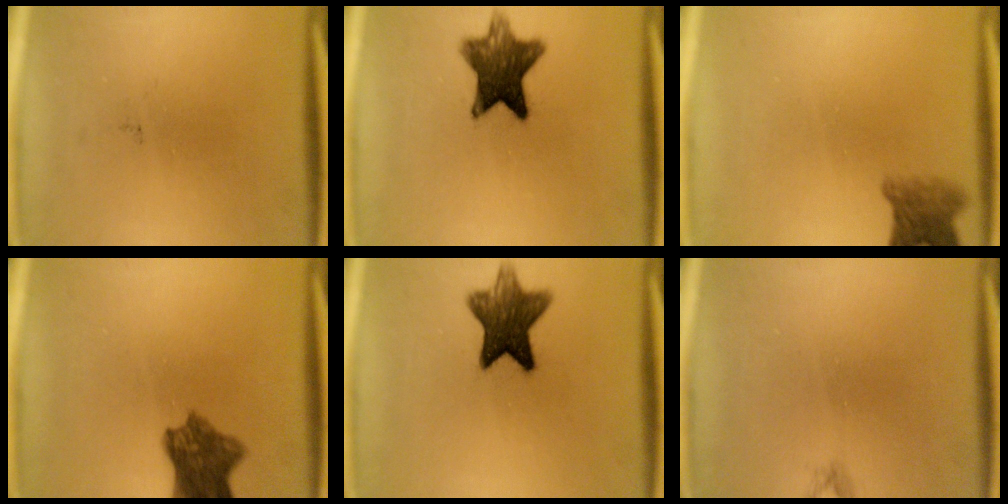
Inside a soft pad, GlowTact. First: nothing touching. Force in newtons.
{"total": 10.0}
{"total": 4.1}
{"total": 7.7}
{"total": 10.2}
{"total": 0.6}